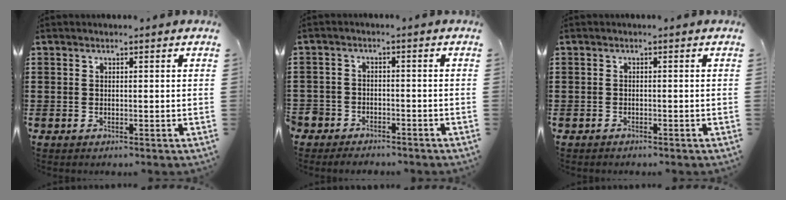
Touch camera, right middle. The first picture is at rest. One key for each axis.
{"total": 3.0, "fx": -2.8, "fy": 1.1, "fz": -0.3, "tx": -0.001, "ty": -0.002, "tz": -0.063}
{"total": 0.8, "fx": -0.8, "fy": 0.3, "fz": 0.0, "tx": -0.002, "ty": 0.001, "tz": -0.017}